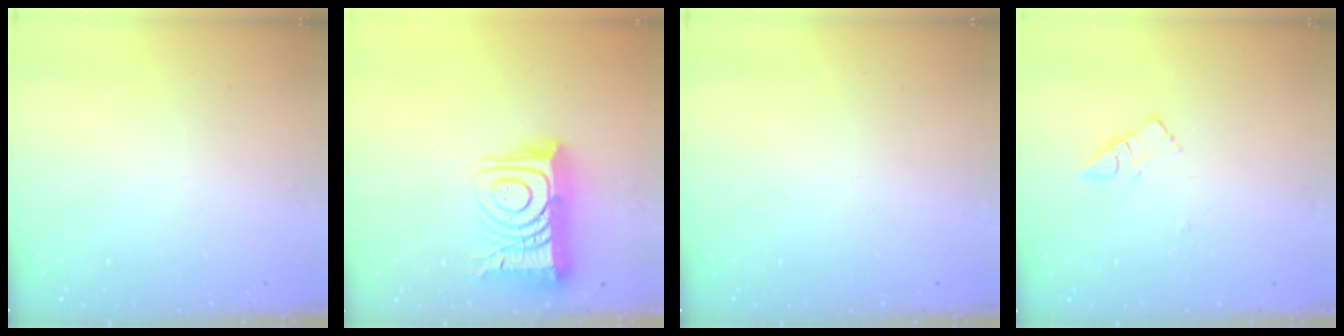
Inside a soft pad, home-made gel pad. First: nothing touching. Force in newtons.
{"total": 16.5, "press": 16.4, "slide": 1.5}
{"total": 0.0}
{"total": 4.8, "press": 4.7, "slide": 0.8}